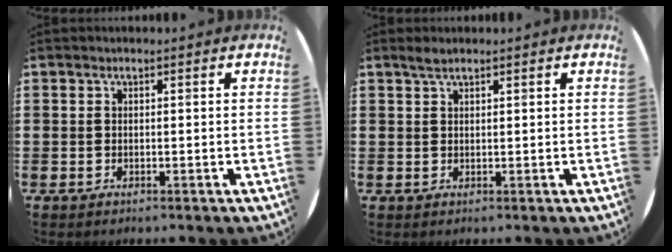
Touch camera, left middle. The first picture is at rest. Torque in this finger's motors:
{"motor_torque": [0.41, -0.32, -0.02, -0.01]}